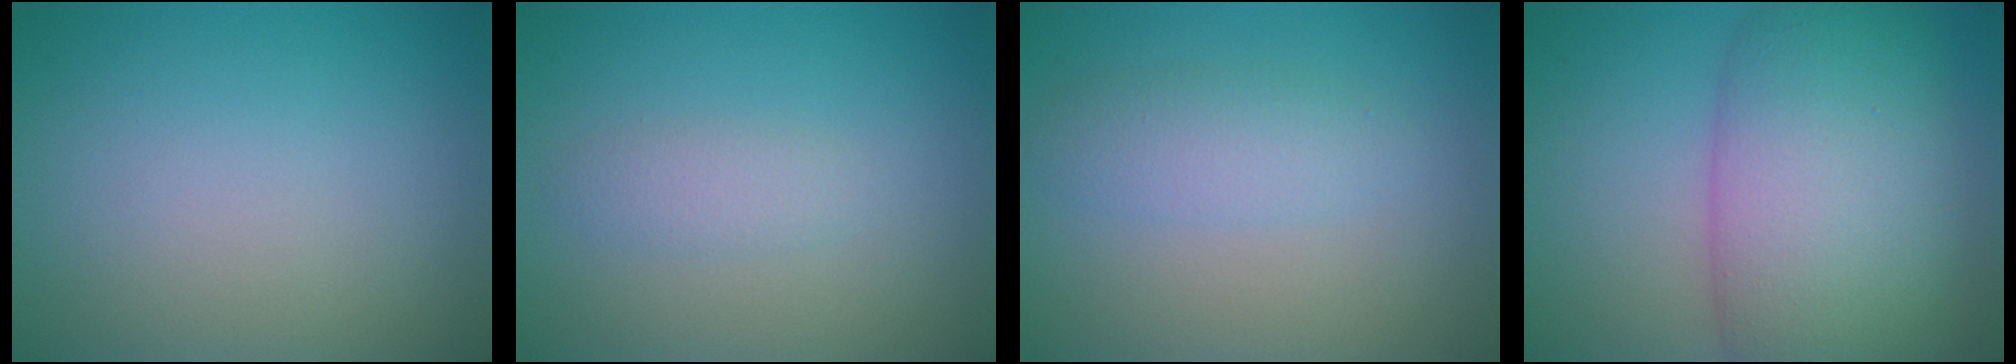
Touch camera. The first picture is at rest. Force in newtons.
{"total": 1.4, "press": 1.4, "slide": 0.1}
{"total": 2.4, "press": 2.4, "slide": 0.0}
{"total": 10.9, "press": 10.9, "slide": 0.3}